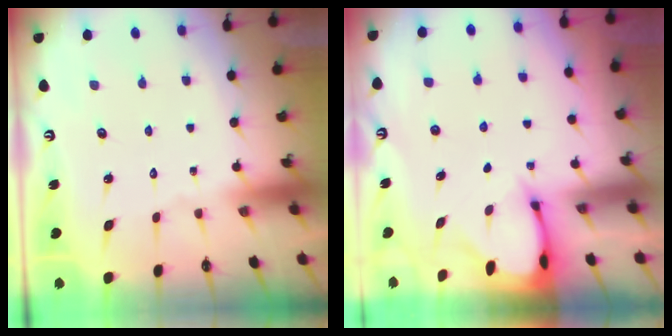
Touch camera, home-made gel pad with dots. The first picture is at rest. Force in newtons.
{"total": 2.5, "press": 2.5, "slide": 0.0}